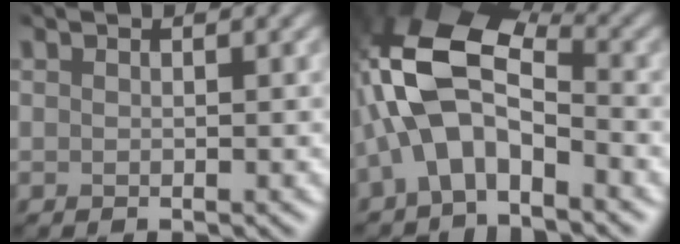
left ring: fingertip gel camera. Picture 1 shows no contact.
{"total": 9.3, "force": [-2.8, 4.9, 7.4], "torque": [-0.155, 0.022, -0.078]}